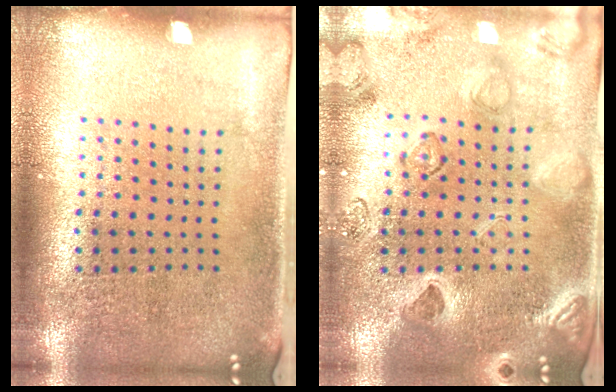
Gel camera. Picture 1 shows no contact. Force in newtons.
{"total": 2.4, "press": 2.3, "slide": 0.6}